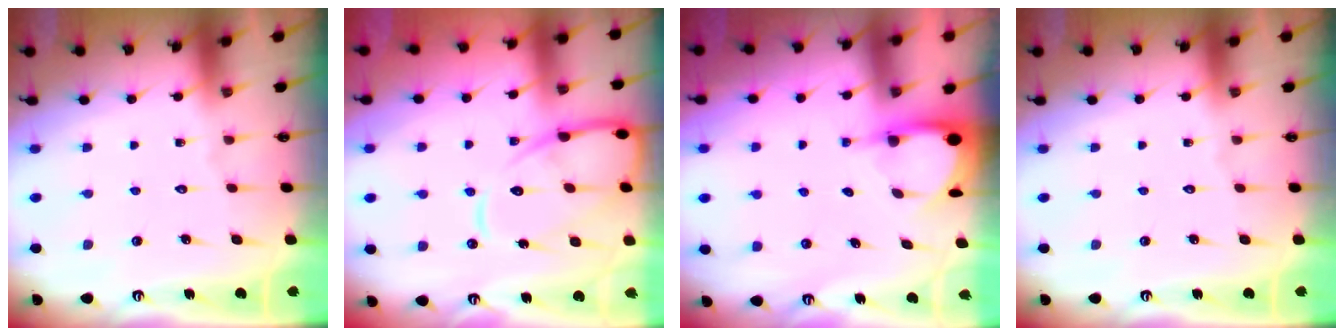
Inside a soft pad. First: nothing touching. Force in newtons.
{"total": 13.0, "press": 13.0, "slide": 1.3}
{"total": 3.4, "press": 3.4, "slide": 0.2}
{"total": 0.0}